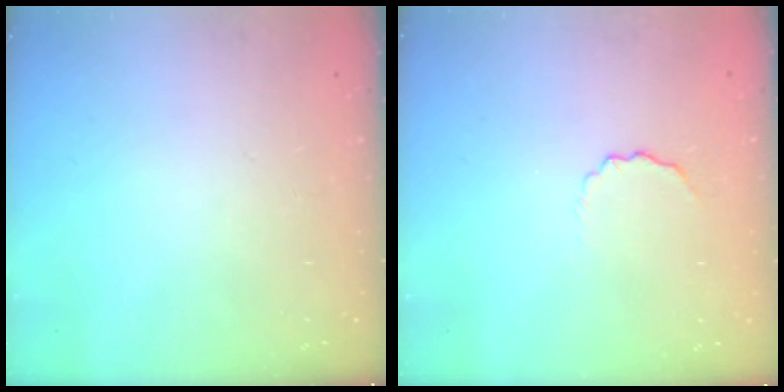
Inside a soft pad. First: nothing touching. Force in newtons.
{"total": 3.7, "press": 3.6, "slide": 0.8}